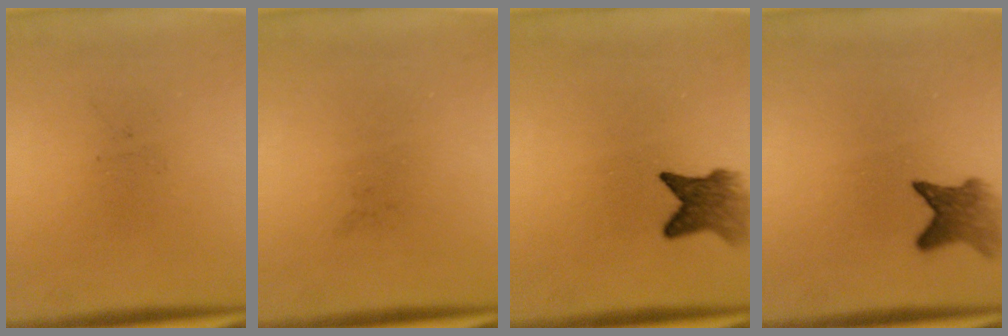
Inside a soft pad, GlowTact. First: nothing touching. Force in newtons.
{"total": 0.0}
{"total": 4.7}
{"total": 3.9}